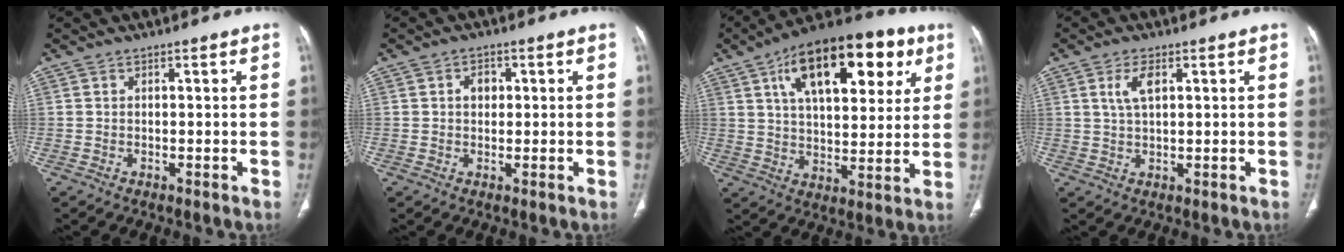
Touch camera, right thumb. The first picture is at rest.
{"total": 2.6, "force": [0.5, 2.0, 1.6], "torque": [-0.014, 0.003, 0.007]}
{"total": 23.4, "force": [9.9, 11.3, 17.9], "torque": [-0.240, -0.003, 0.156]}
{"total": 4.1, "force": [1.5, 1.8, 3.4], "torque": [-0.069, 0.002, 0.033]}